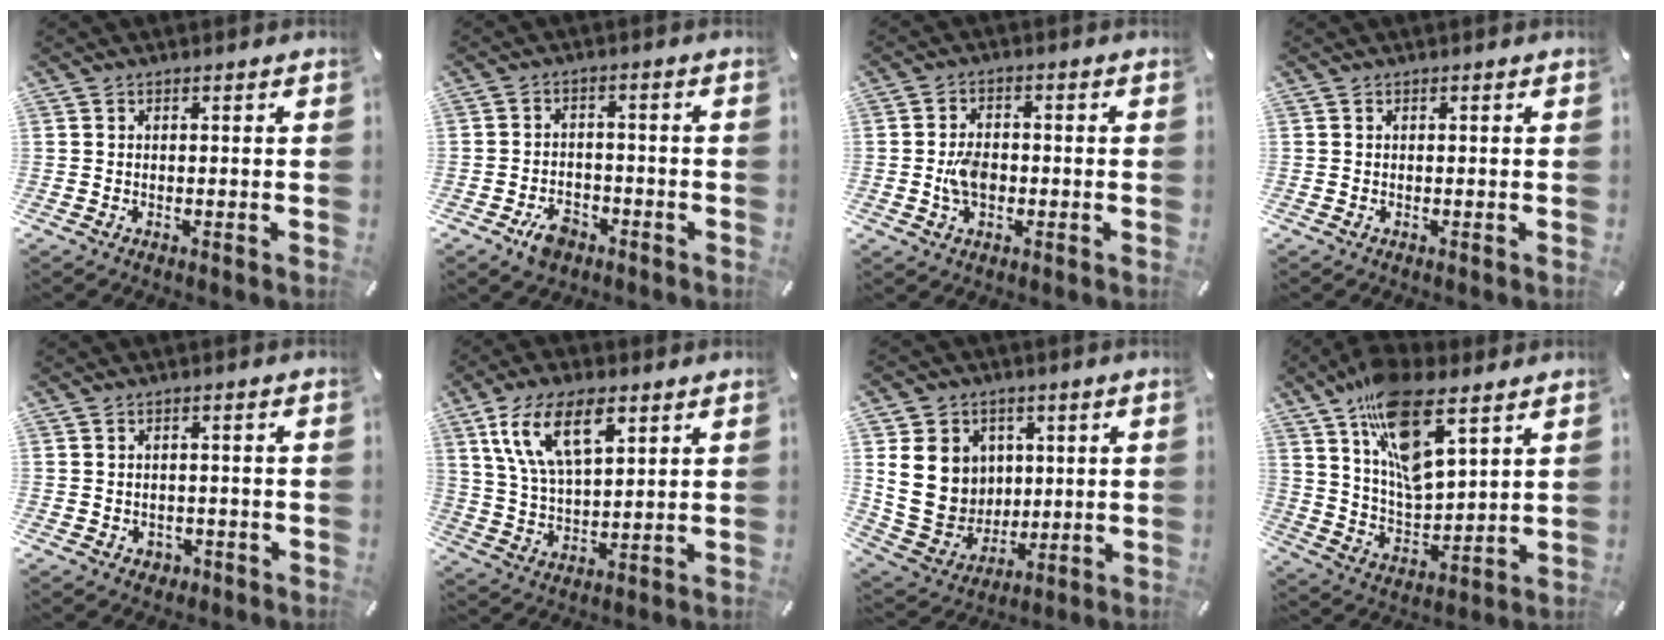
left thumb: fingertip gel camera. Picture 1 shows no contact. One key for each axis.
{"total": 5.9, "fx": -3.5, "fy": 3.9, "fz": 2.8, "tx": -0.052, "ty": 0.021, "tz": -0.063}
{"total": 6.1, "fx": -1.2, "fy": 4.1, "fz": 4.3, "tx": -0.097, "ty": 0.004, "tz": -0.024}
{"total": 0.0}
{"total": 2.2, "fx": -0.7, "fy": 2.0, "fz": 0.7, "tx": -0.013, "ty": 0.005, "tz": -0.015}
{"total": 13.6, "fx": 7.0, "fy": 6.6, "fz": 9.6, "tx": -0.213, "ty": -0.008, "tz": 0.125}
{"total": 15.3, "fx": 3.0, "fy": 13.6, "fz": 6.1, "tx": -0.133, "ty": -0.016, "tz": 0.064}
{"total": 16.7, "fx": 10.5, "fy": 7.4, "fz": 10.7, "tx": -0.201, "ty": -0.044, "tz": 0.191}